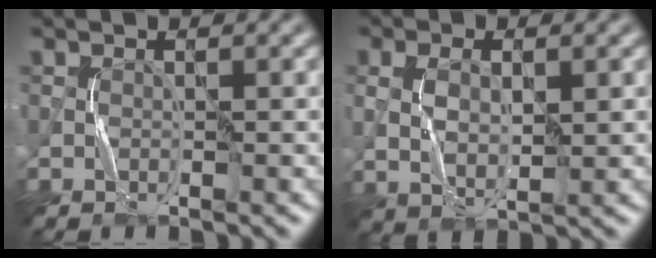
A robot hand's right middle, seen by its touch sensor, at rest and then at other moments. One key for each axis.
{"total": 3.7, "fx": 0.4, "fy": 2.0, "fz": 3.0, "tx": -0.068, "ty": 0.000, "tz": 0.013}